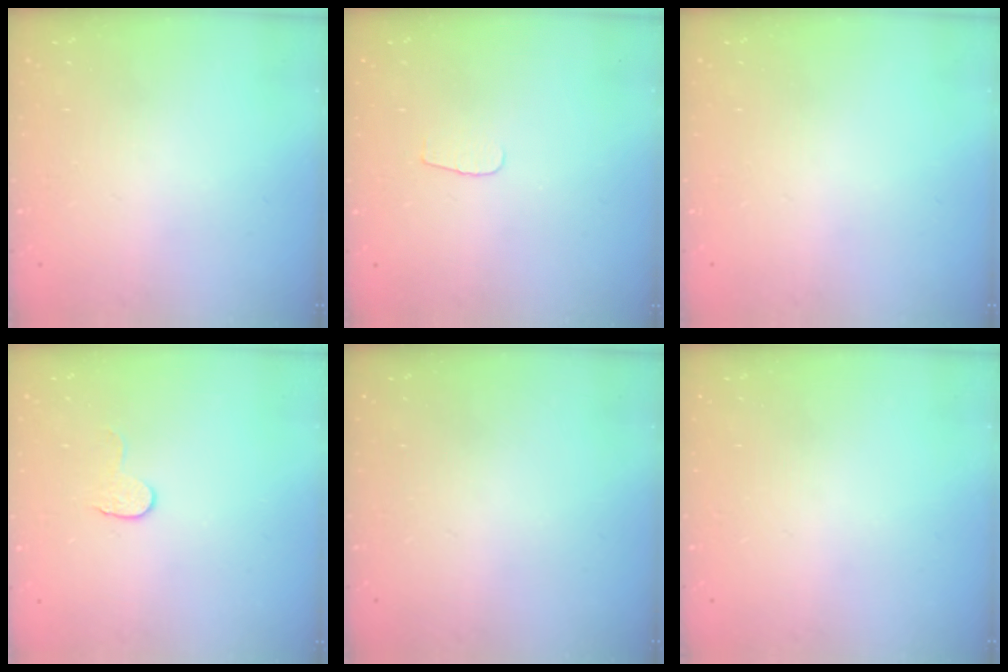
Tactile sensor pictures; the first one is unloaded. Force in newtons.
{"total": 3.5, "press": 3.5, "slide": 0.4}
{"total": 0.0}
{"total": 4.6, "press": 4.6, "slide": 0.4}
{"total": 0.0}
{"total": 0.0}